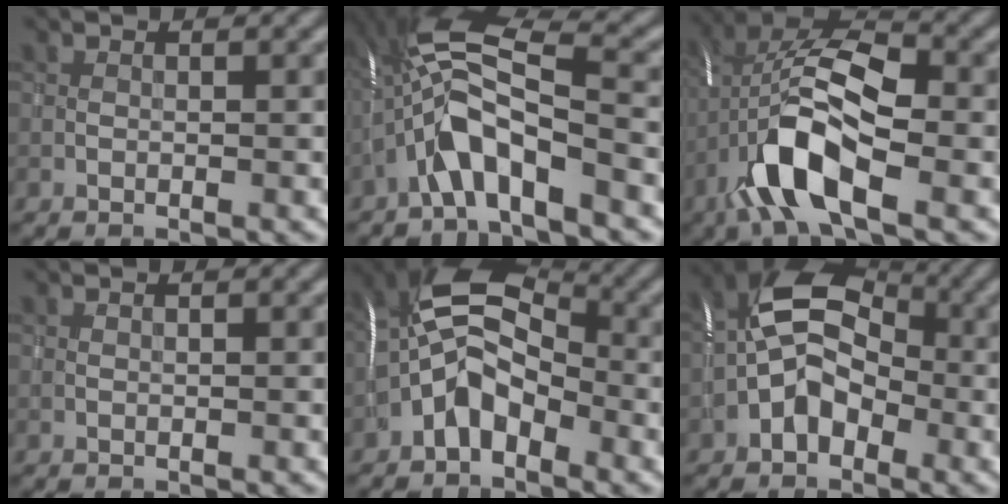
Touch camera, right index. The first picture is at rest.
{"total": 8.6, "force": [-3.3, 2.5, 7.6], "torque": [-0.145, 0.021, -0.068]}
{"total": 10.5, "force": [-3.2, 4.5, 8.9], "torque": [-0.180, 0.009, -0.066]}
{"total": 0.0}
{"total": 6.3, "force": [-1.8, 3.9, 4.7], "torque": [-0.093, 0.018, -0.048]}
{"total": 6.1, "force": [-1.2, 4.3, 4.2], "torque": [-0.070, 0.014, -0.035]}